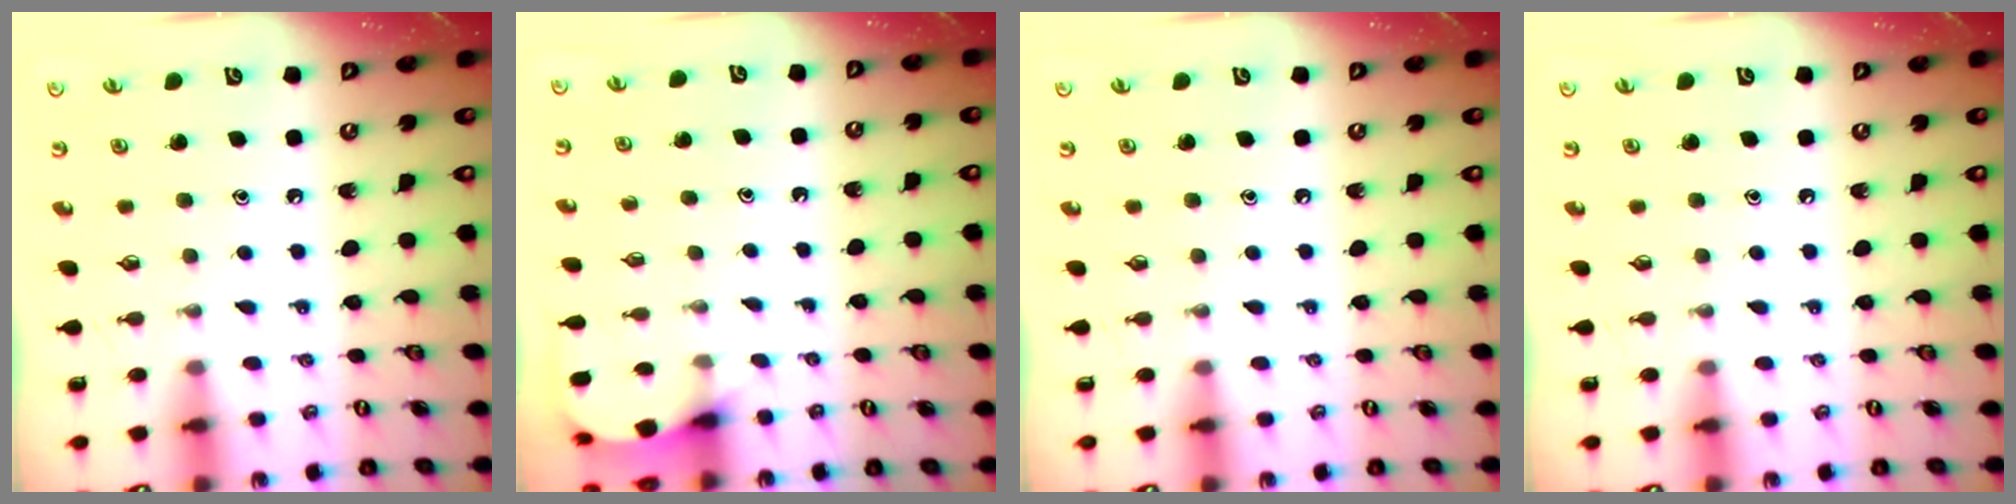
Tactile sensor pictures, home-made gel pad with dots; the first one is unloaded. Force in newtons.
{"total": 4.1, "press": 4.0, "slide": 0.4}
{"total": 0.0}
{"total": 0.0}